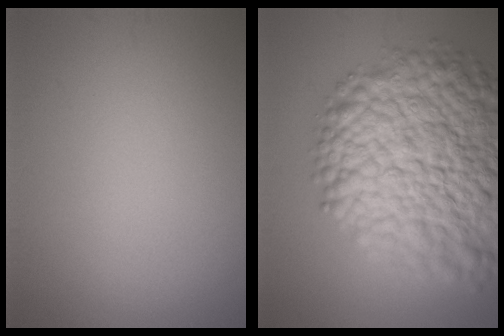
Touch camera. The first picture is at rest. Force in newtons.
{"total": 15.3, "press": 15.3, "slide": 0.8}